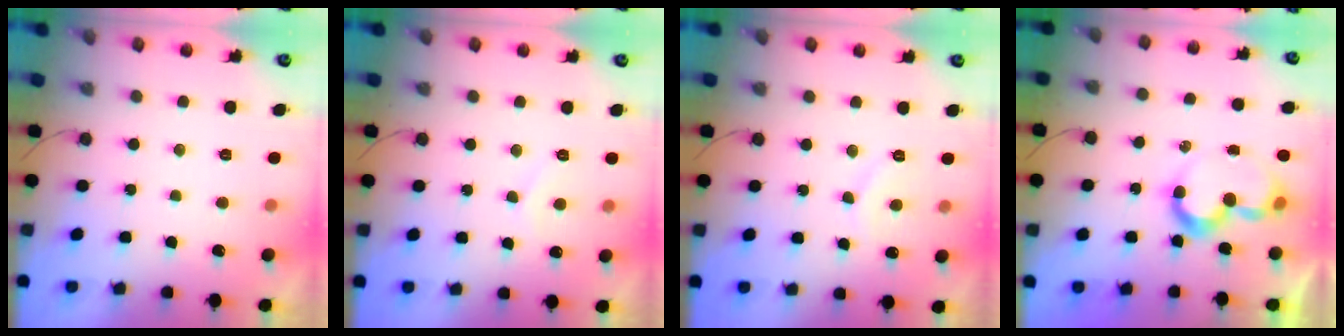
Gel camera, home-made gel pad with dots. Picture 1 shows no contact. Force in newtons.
{"total": 4.8, "press": 4.8, "slide": 0.5}
{"total": 6.5, "press": 6.5, "slide": 0.7}
{"total": 9.4, "press": 9.3, "slide": 1.2}